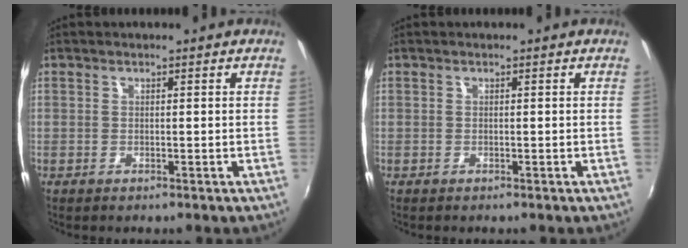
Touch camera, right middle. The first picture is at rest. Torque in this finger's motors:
{"motor_torque": [-0.30, 0.07, -0.04, 0.00]}